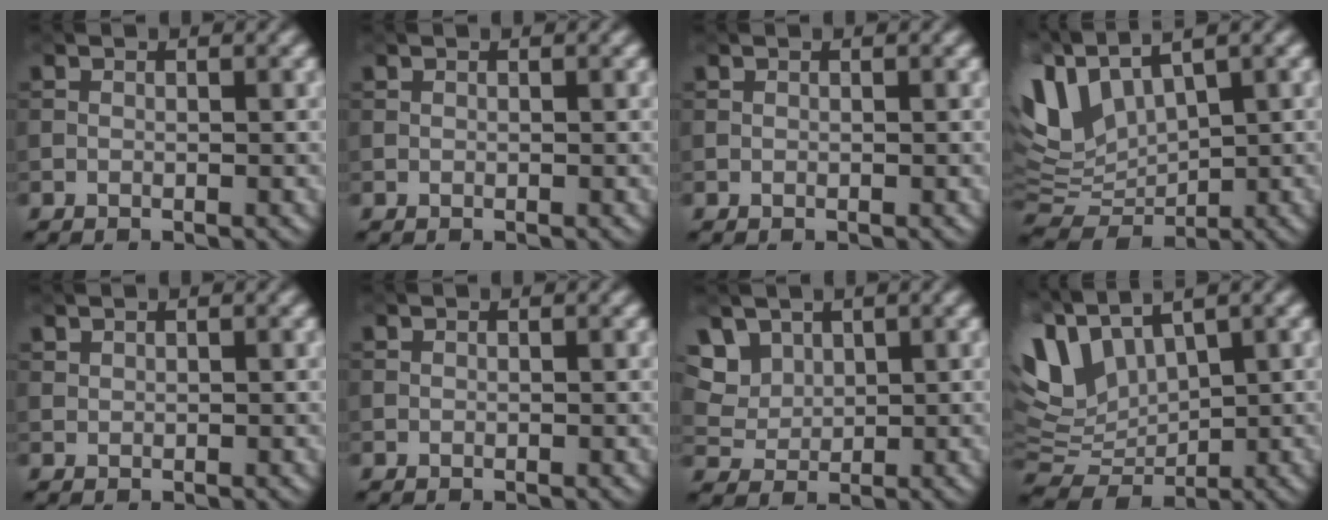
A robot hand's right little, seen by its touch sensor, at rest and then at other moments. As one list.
[{"total": 0.0}, {"total": 0.0}, {"total": 7.5, "force": [2.6, 4.4, 5.5], "torque": [-0.129, 0.007, 0.039]}, {"total": 0.7, "force": [0.7, 0.1, -0.1], "torque": [0.004, 0.003, 0.015]}, {"total": 0.0}, {"total": 4.8, "force": [3.0, 3.2, 2.0], "torque": [-0.060, 0.007, 0.062]}, {"total": 7.8, "force": [3.1, 4.6, 5.5], "torque": [-0.129, 0.012, 0.049]}]